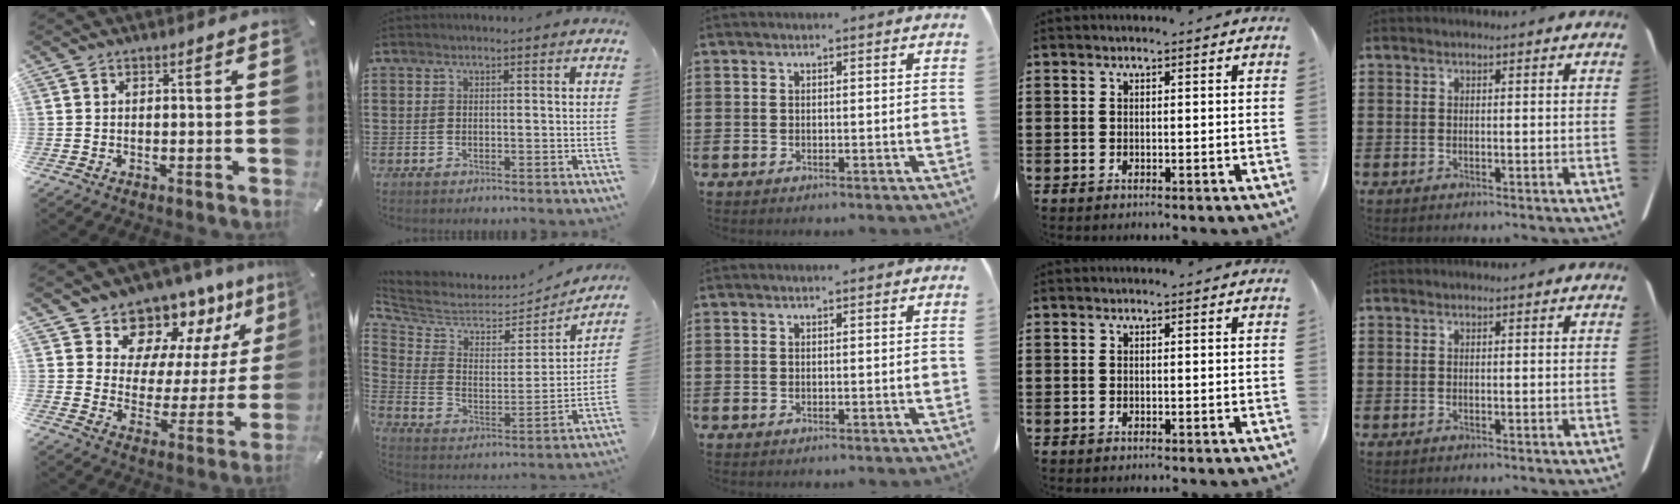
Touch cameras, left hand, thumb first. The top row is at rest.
{"thumb": {"total": 12.2, "force": [10.4, 6.4, 0.9], "torque": [-0.015, -0.118, 0.183]}, "index": {"total": 5.1, "force": [4.6, 2.1, 0.8], "torque": [-0.049, -0.042, 0.076]}}